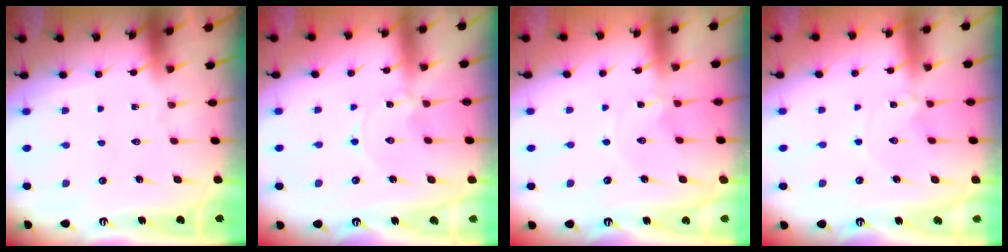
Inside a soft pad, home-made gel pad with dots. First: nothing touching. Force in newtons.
{"total": 0.0}
{"total": 0.6, "press": 0.6, "slide": 0.1}
{"total": 0.6, "press": 0.5, "slide": 0.2}